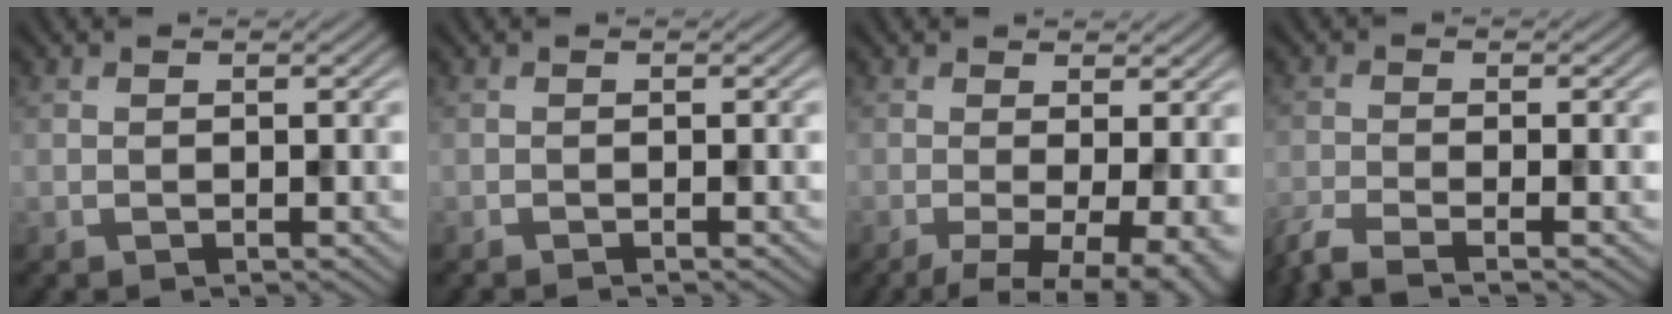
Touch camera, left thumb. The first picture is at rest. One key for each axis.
{"total": 0.5, "fx": -0.5, "fy": 0.0, "fz": 0.2, "tx": -0.002, "ty": 0.000, "tz": -0.010}
{"total": 7.2, "fx": -2.2, "fy": 2.1, "fz": 6.5, "tx": -0.102, "ty": -0.011, "tz": -0.032}
{"total": 4.4, "fx": -3.3, "fy": 0.7, "fz": 2.8, "tx": -0.047, "ty": -0.009, "tz": -0.076}